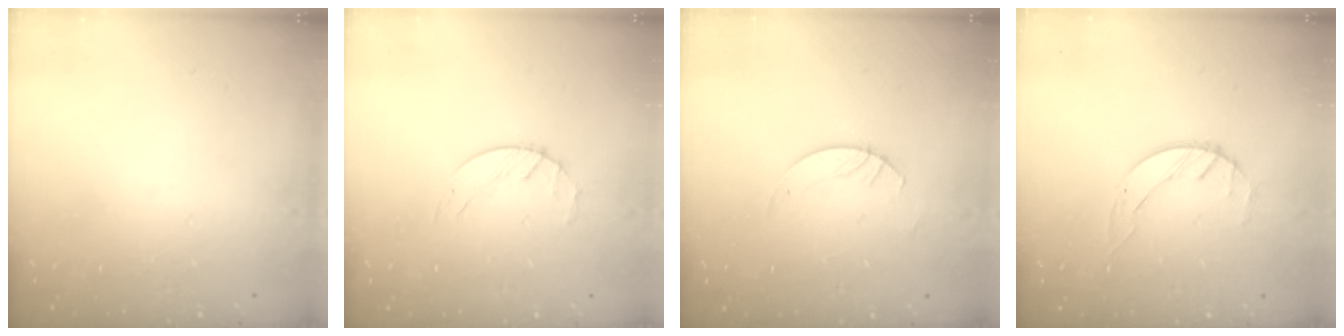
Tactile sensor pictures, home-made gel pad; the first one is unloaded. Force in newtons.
{"total": 2.7, "press": 2.6, "slide": 0.3}
{"total": 3.0, "press": 3.0, "slide": 0.3}
{"total": 2.1, "press": 2.0, "slide": 0.3}